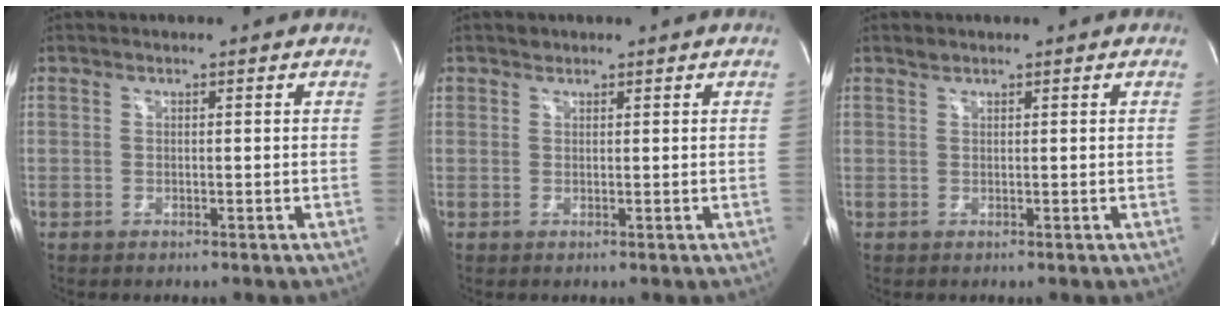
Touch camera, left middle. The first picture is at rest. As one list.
[{"total": 1.0, "force": [0.7, 0.6, 0.0], "torque": [0.004, 0.004, 0.010]}, {"total": 0.5, "force": [0.5, 0.1, 0.0], "torque": [-0.007, 0.002, 0.012]}]